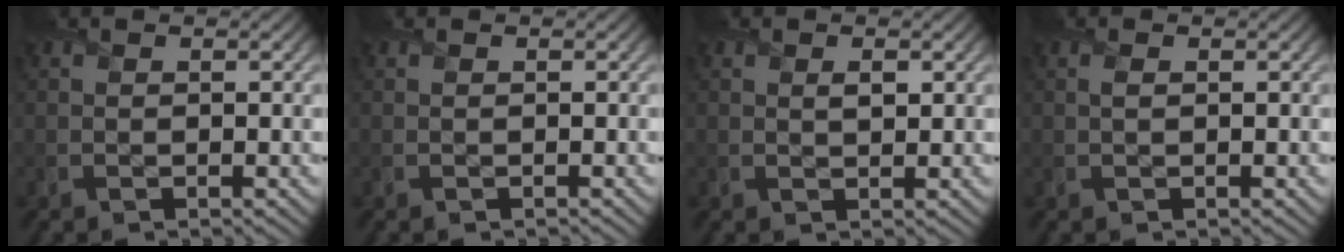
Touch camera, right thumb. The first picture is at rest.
{"total": 0.0}
{"total": 1.1, "force": [0.5, 0.6, 0.8], "torque": [-0.012, -0.006, 0.011]}
{"total": 0.6, "force": [0.2, 0.2, 0.5], "torque": [-0.012, 0.001, 0.004]}